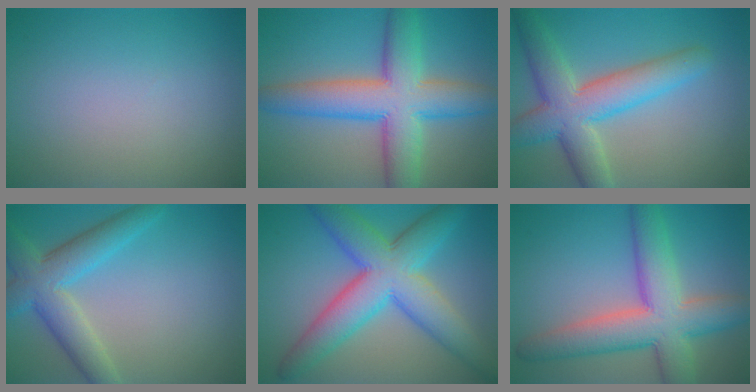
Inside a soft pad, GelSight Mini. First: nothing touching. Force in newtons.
{"total": 9.5, "press": 9.5, "slide": 0.2}
{"total": 7.6, "press": 7.6, "slide": 0.4}
{"total": 5.8, "press": 5.8, "slide": 0.2}
{"total": 9.5, "press": 9.5, "slide": 0.2}
{"total": 8.9, "press": 8.9, "slide": 0.4}